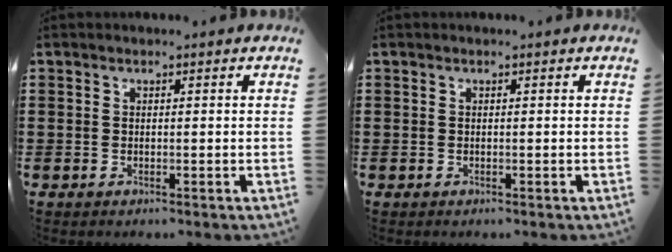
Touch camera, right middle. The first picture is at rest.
{"total": 0.0}